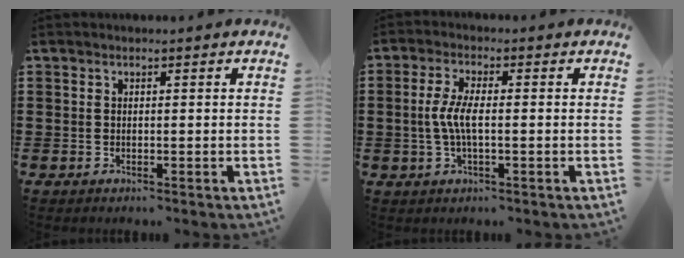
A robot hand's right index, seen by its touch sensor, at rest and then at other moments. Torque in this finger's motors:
{"motor_torque": [1.08, 0.14, 0.46, 0.16]}